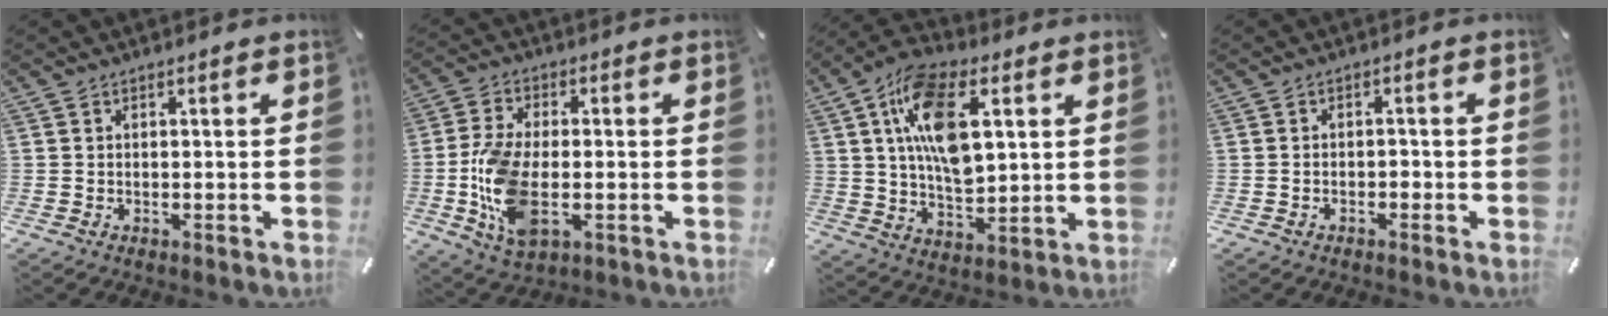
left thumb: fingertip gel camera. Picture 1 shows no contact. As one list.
[{"total": 13.9, "force": [-2.8, 7.5, 11.4], "torque": [-0.258, -0.011, -0.050]}, {"total": 15.8, "force": [5.3, 8.8, 12.0], "torque": [-0.220, -0.001, 0.092]}, {"total": 1.5, "force": [-0.8, 1.0, 0.9], "torque": [-0.019, 0.006, -0.018]}]